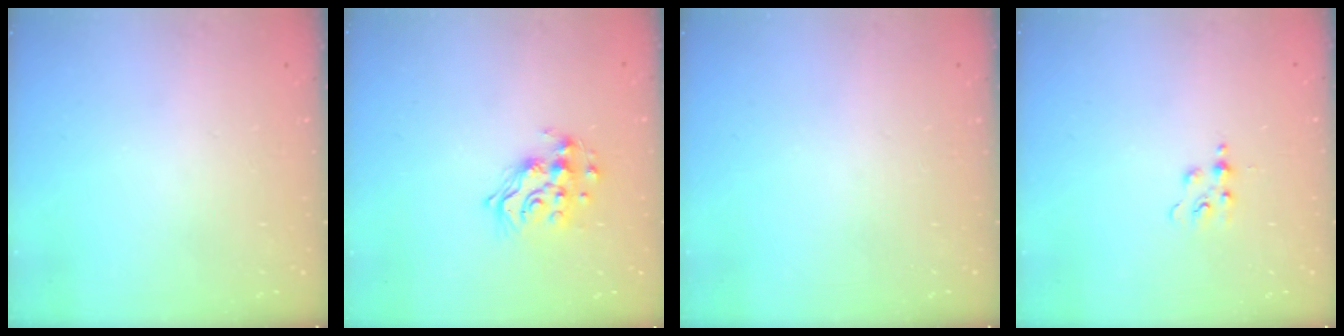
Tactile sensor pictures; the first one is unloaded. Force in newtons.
{"total": 13.4, "press": 13.4, "slide": 1.1}
{"total": 0.0}
{"total": 3.0, "press": 3.0, "slide": 0.3}